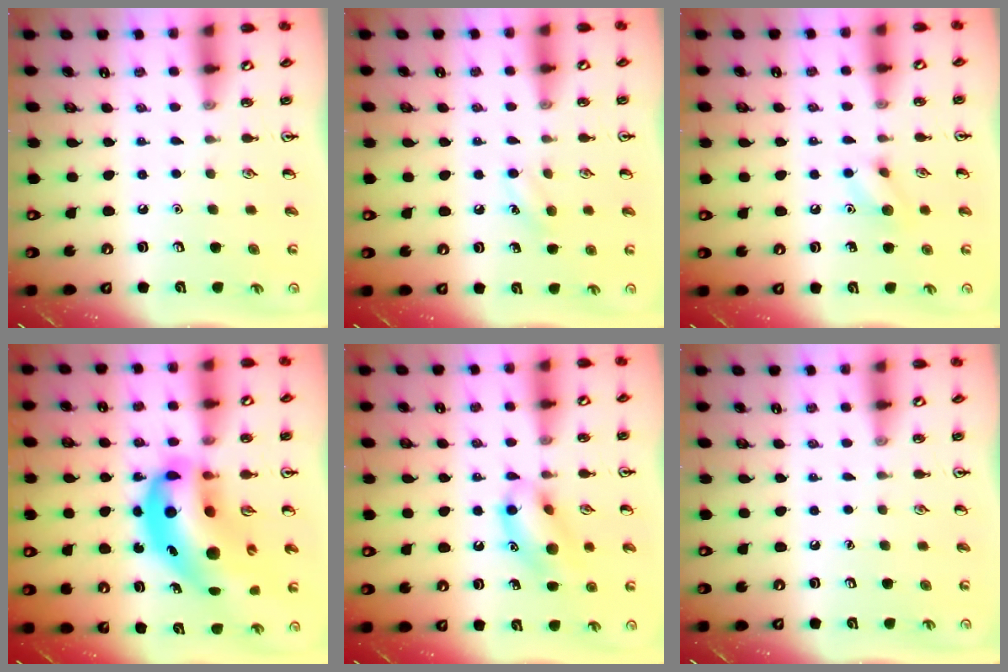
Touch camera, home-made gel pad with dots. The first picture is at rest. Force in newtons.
{"total": 6.5, "press": 6.1, "slide": 2.0}
{"total": 7.0, "press": 7.0, "slide": 0.8}
{"total": 20.8, "press": 20.0, "slide": 5.8}
{"total": 12.8, "press": 12.5, "slide": 2.5}
{"total": 0.0}